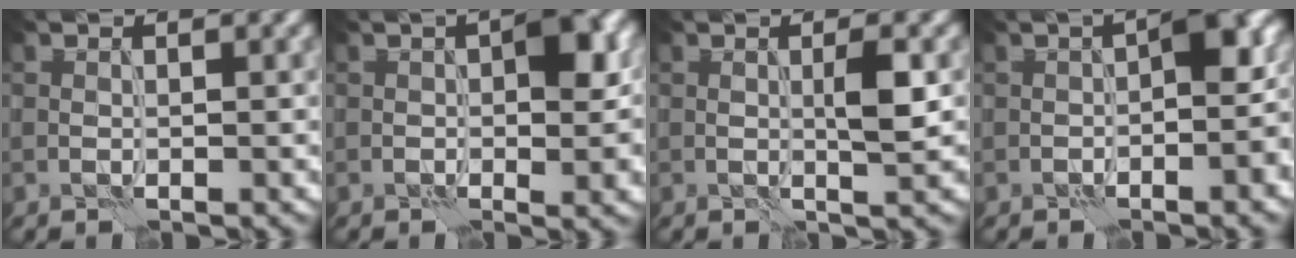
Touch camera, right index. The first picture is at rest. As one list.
[{"total": 5.9, "force": [-0.1, 2.3, 5.4], "torque": [-0.066, 0.012, -0.007]}, {"total": 2.6, "force": [0.0, 0.3, 2.6], "torque": [-0.048, 0.003, -0.001]}, {"total": 5.3, "force": [-1.1, 1.5, 4.9], "torque": [-0.064, 0.019, -0.023]}]